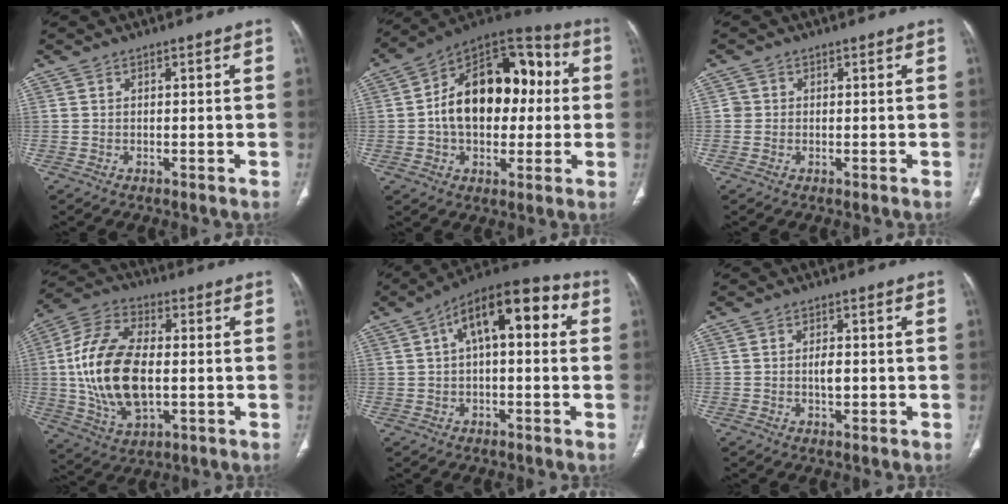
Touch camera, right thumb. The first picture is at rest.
{"total": 21.9, "force": [1.2, 13.9, 16.8], "torque": [-0.228, 0.038, 0.015]}
{"total": 1.2, "force": [0.0, 1.2, 0.2], "torque": [0.006, 0.004, -0.001]}
{"total": 18.8, "force": [-0.5, 10.2, 15.8], "torque": [-0.315, 0.008, -0.004]}
{"total": 14.9, "force": [3.7, 6.7, 12.8], "torque": [-0.172, 0.039, 0.048]}
{"total": 2.7, "force": [-0.3, 1.4, 2.2], "torque": [-0.035, 0.002, -0.004]}